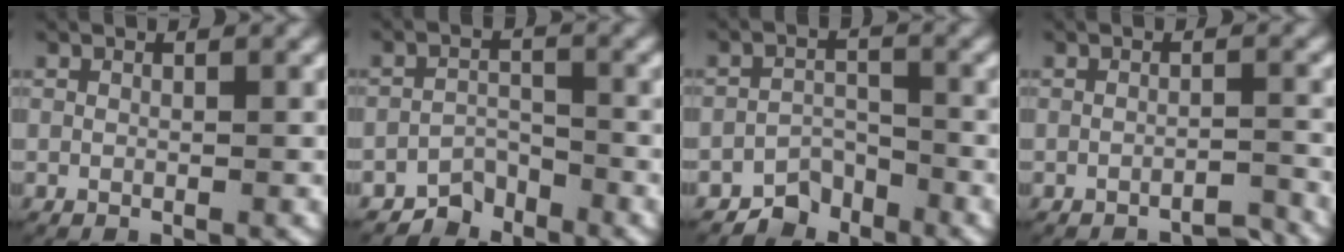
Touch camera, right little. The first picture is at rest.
{"total": 3.3, "force": [-2.9, 1.6, 0.5], "torque": [-0.008, -0.010, -0.053]}
{"total": 3.7, "force": [-3.1, 2.0, 0.7], "torque": [-0.008, -0.011, -0.056]}
{"total": 2.2, "force": [-2.1, 0.2, 0.2], "torque": [0.003, 0.001, -0.038]}